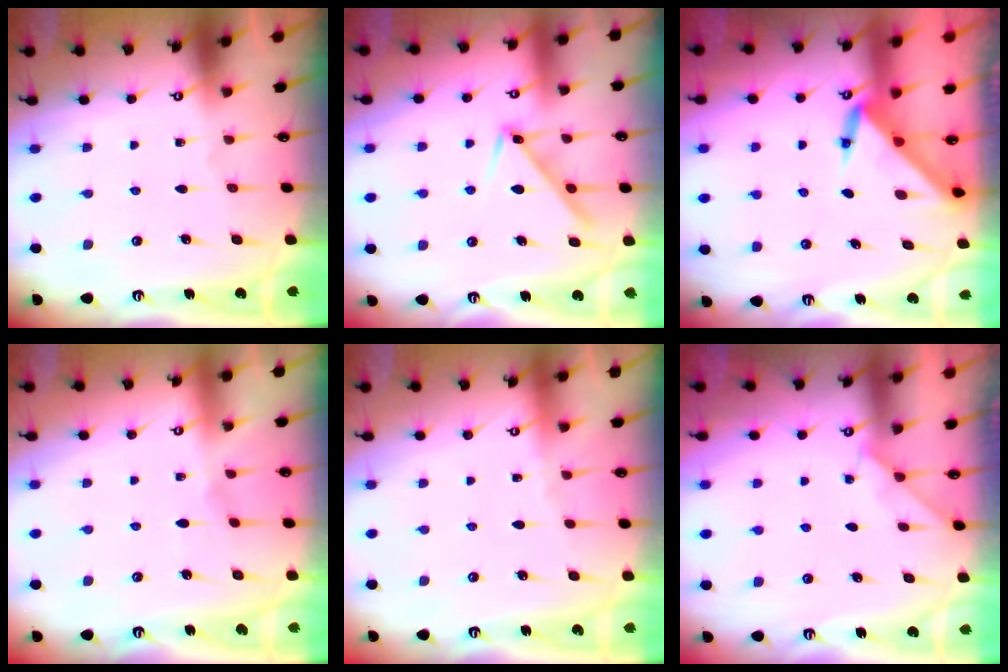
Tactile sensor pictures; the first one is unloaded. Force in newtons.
{"total": 9.7, "press": 9.7, "slide": 0.1}
{"total": 3.0, "press": 3.0, "slide": 0.1}
{"total": 2.8, "press": 2.8, "slide": 0.5}
{"total": 0.7, "press": 0.6, "slide": 0.3}
{"total": 2.4, "press": 2.3, "slide": 0.4}